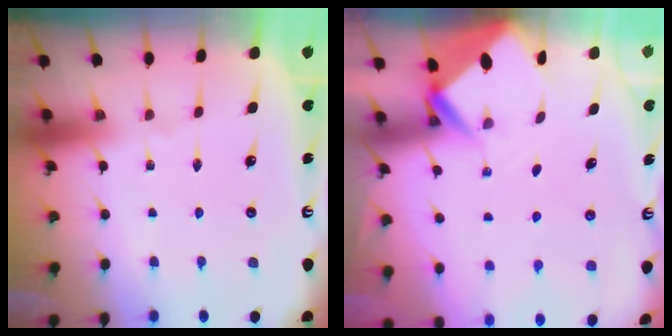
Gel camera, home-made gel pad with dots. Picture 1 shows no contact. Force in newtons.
{"total": 2.8, "press": 2.8, "slide": 0.1}